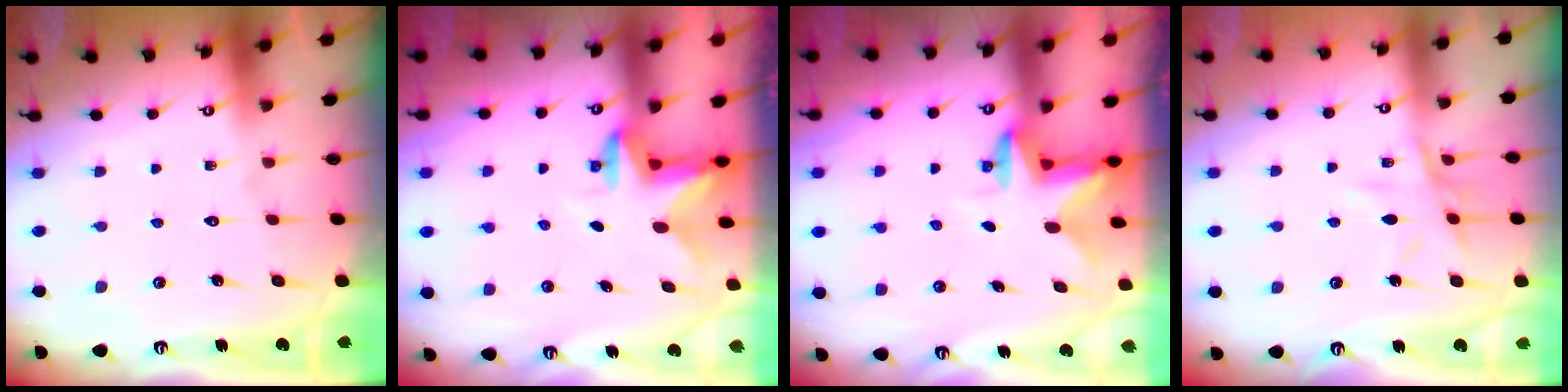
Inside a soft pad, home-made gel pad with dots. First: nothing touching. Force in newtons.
{"total": 2.8, "press": 2.7, "slide": 0.5}
{"total": 2.5, "press": 2.5, "slide": 0.5}
{"total": 9.3, "press": 9.3, "slide": 0.6}